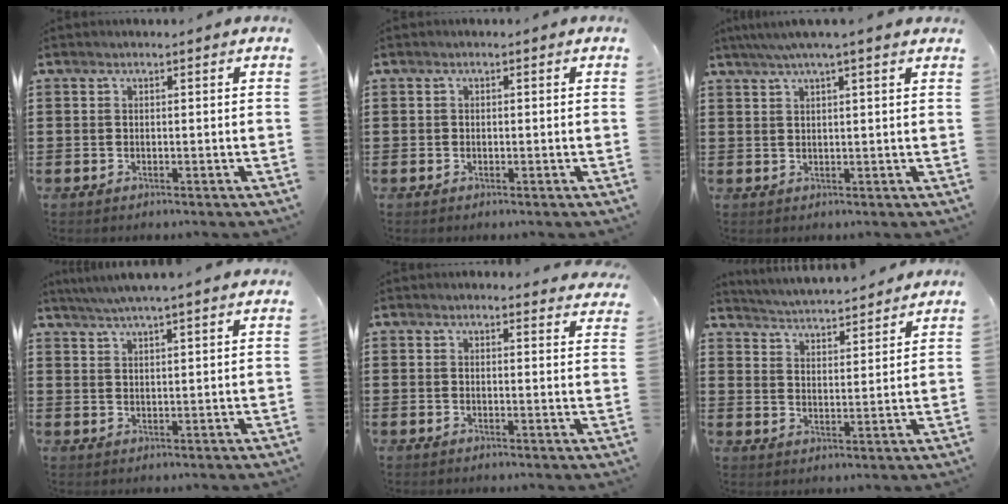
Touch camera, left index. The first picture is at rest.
{"total": 0.6, "force": [-0.2, 0.5, 0.2], "torque": [-0.006, 0.001, -0.004]}
{"total": 3.2, "force": [2.3, -0.2, 2.2], "torque": [-0.048, 0.002, 0.040]}
{"total": 4.0, "force": [3.6, -0.5, 1.6], "torque": [-0.042, -0.008, 0.065]}
{"total": 2.0, "force": [2.0, 0.2, 0.1], "torque": [0.001, -0.006, 0.037]}
{"total": 3.9, "force": [3.9, -0.2, 0.0], "torque": [-0.021, -0.030, 0.065]}